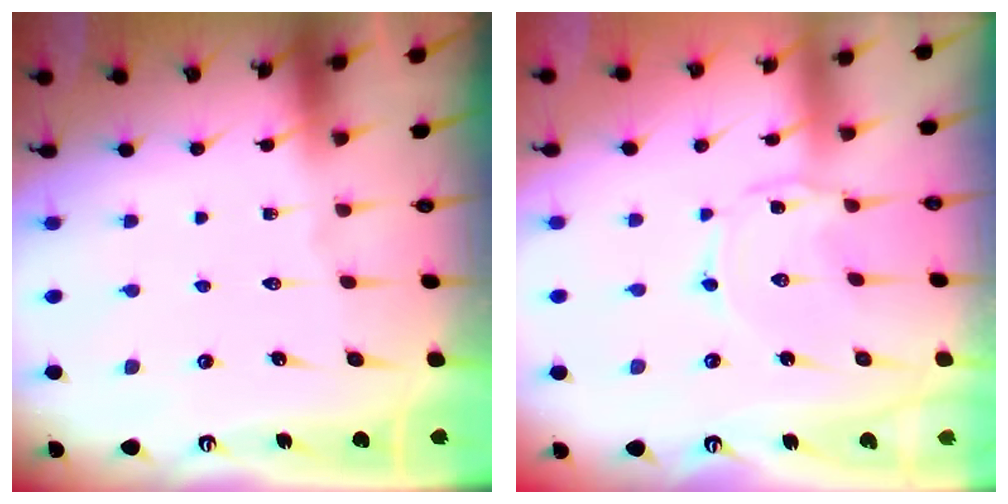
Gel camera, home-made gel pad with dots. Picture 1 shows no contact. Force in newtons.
{"total": 0.8, "press": 0.8, "slide": 0.2}